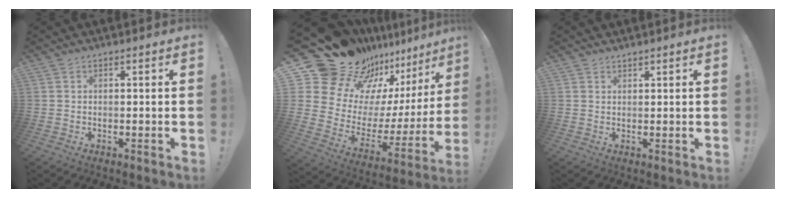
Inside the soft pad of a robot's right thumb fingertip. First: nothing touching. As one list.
[{"total": 19.5, "force": [14.1, 10.6, 8.4], "torque": [-0.116, -0.124, 0.283]}, {"total": 1.2, "force": [1.2, 0.2, 0.0], "torque": [0.009, -0.005, 0.022]}]